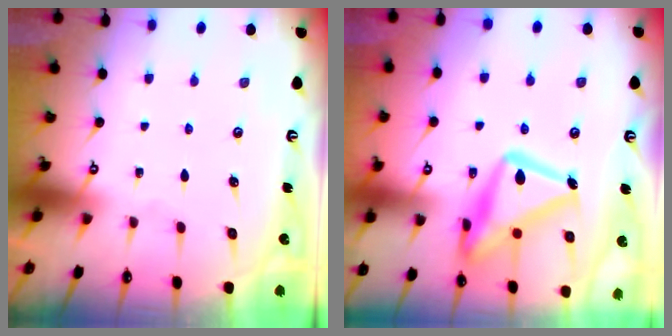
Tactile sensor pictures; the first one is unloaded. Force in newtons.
{"total": 20.9, "press": 20.8, "slide": 1.5}